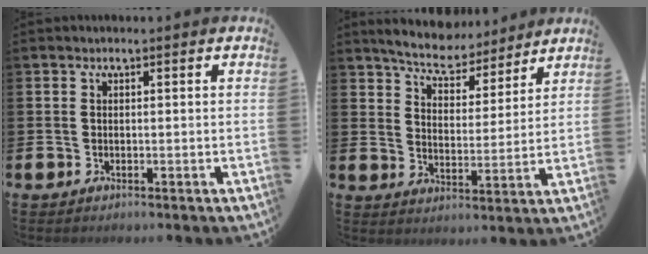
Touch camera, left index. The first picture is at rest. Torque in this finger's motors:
{"motor_torque": [0.87, -1.27, 0.04, 0.07]}